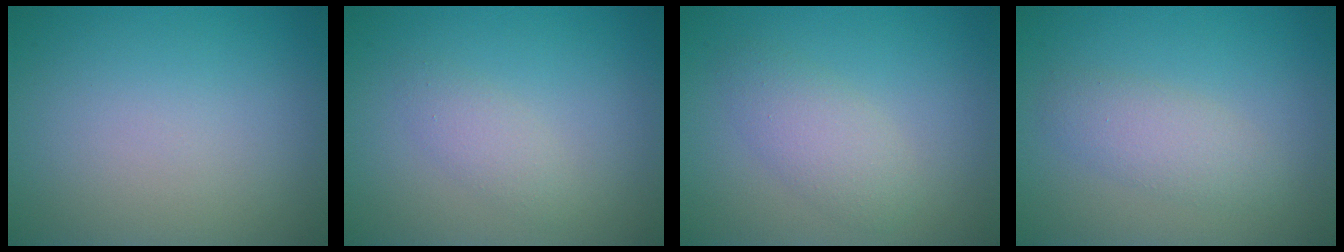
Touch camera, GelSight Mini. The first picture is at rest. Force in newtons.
{"total": 1.6, "press": 1.6, "slide": 0.1}
{"total": 2.7, "press": 2.7, "slide": 0.0}
{"total": 3.7, "press": 3.7, "slide": 0.1}